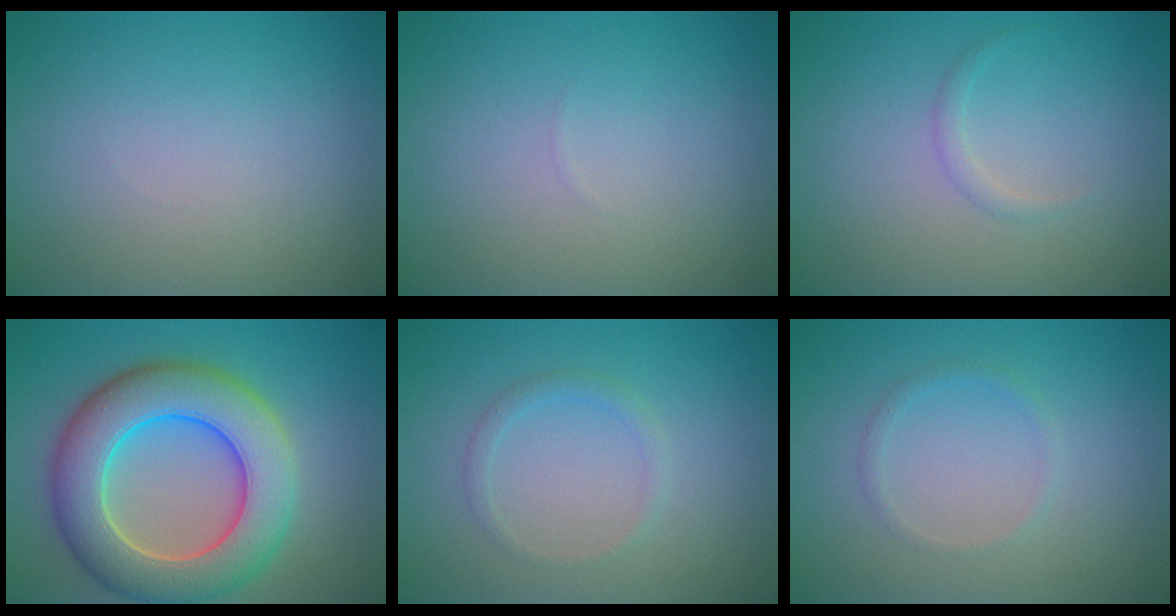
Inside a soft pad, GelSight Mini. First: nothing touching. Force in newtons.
{"total": 0.0}
{"total": 0.8, "press": 0.8, "slide": 0.0}
{"total": 10.1, "press": 10.0, "slide": 0.7}
{"total": 1.2, "press": 1.2, "slide": 0.0}
{"total": 0.9, "press": 0.9, "slide": 0.1}